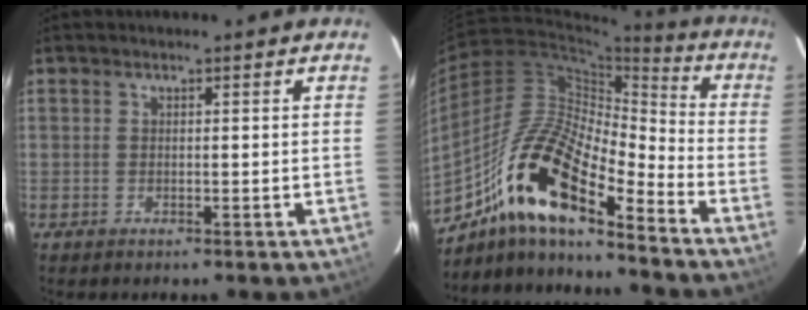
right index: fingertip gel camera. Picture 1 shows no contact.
{"total": 18.2, "force": [-11.7, 4.8, 13.0], "torque": [-0.234, 0.002, -0.234]}